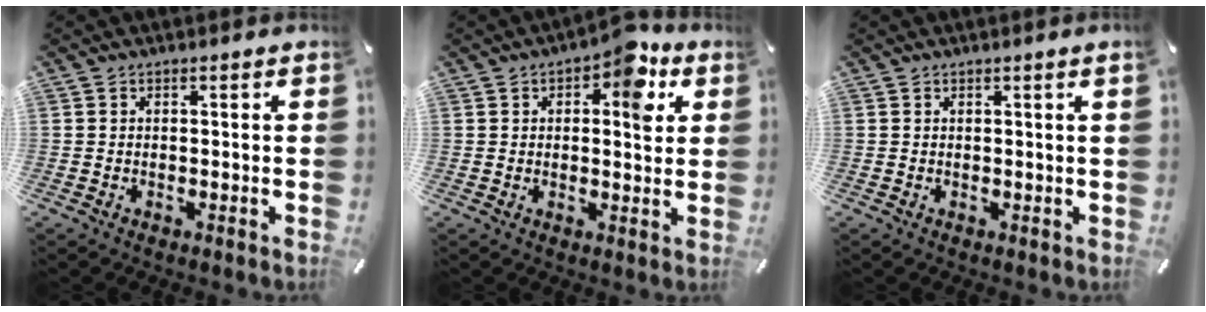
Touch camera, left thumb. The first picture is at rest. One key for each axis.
{"total": 9.5, "fx": 3.8, "fy": 5.1, "fz": 7.0, "tx": -0.077, "ty": -0.018, "tz": 0.057}
{"total": 0.8, "fx": 0.4, "fy": -0.1, "fz": 0.7, "tx": -0.012, "ty": -0.001, "tz": 0.006}